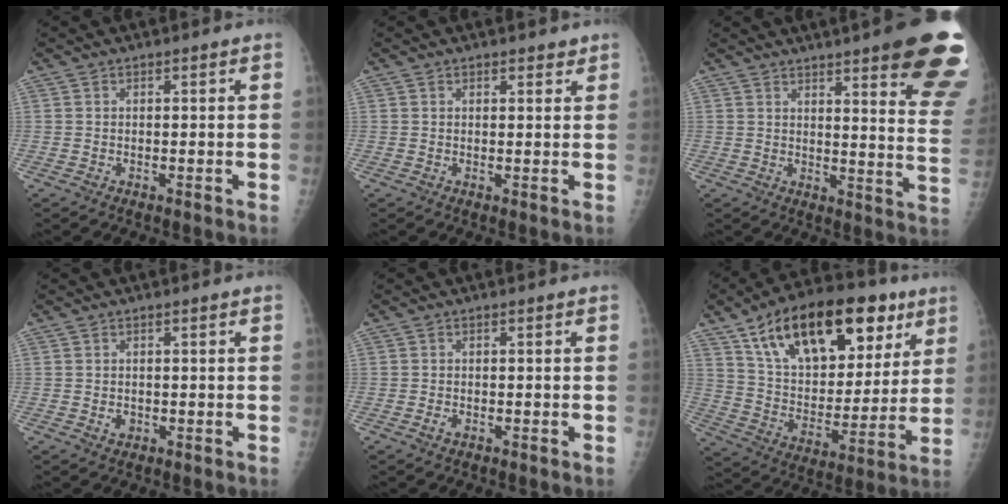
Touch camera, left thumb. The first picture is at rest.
{"total": 1.5, "force": [1.2, 0.7, 0.5], "torque": [0.004, -0.007, 0.013]}
{"total": 20.8, "force": [13.3, 3.2, 15.7], "torque": [-0.163, -0.064, 0.156]}
{"total": 1.4, "force": [-0.2, 1.2, 0.7], "torque": [-0.008, 0.001, 0.001]}
{"total": 1.1, "force": [-0.5, 0.7, 0.7], "torque": [-0.012, 0.000, -0.008]}
{"total": 27.3, "force": [14.3, 14.2, 18.4], "torque": [-0.254, -0.014, 0.237]}